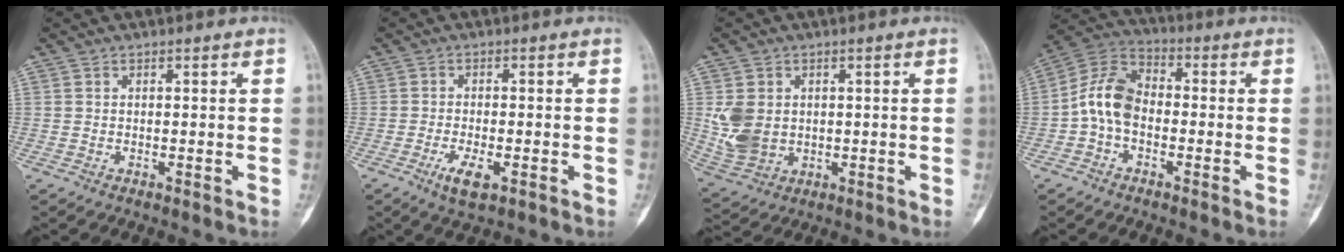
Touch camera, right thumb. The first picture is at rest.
{"total": 4.5, "force": [-2.0, 1.6, 3.7], "torque": [-0.070, -0.001, -0.033]}
{"total": 8.2, "force": [0.8, 6.4, 5.1], "torque": [-0.094, -0.004, 0.033]}
{"total": 9.2, "force": [-1.7, 6.2, 6.6], "torque": [-0.117, 0.033, -0.049]}